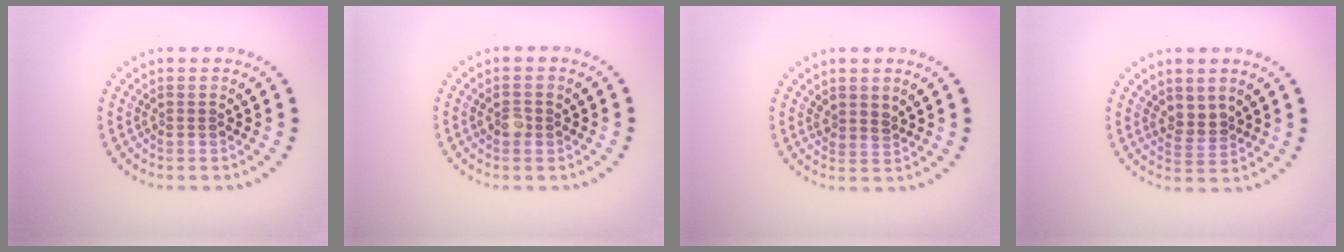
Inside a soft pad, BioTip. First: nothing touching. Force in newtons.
{"total": 1.4, "press": 1.3, "slide": 0.3}
{"total": 1.5, "press": 1.1, "slide": 0.9}
{"total": 1.9, "press": 1.6, "slide": 1.0}